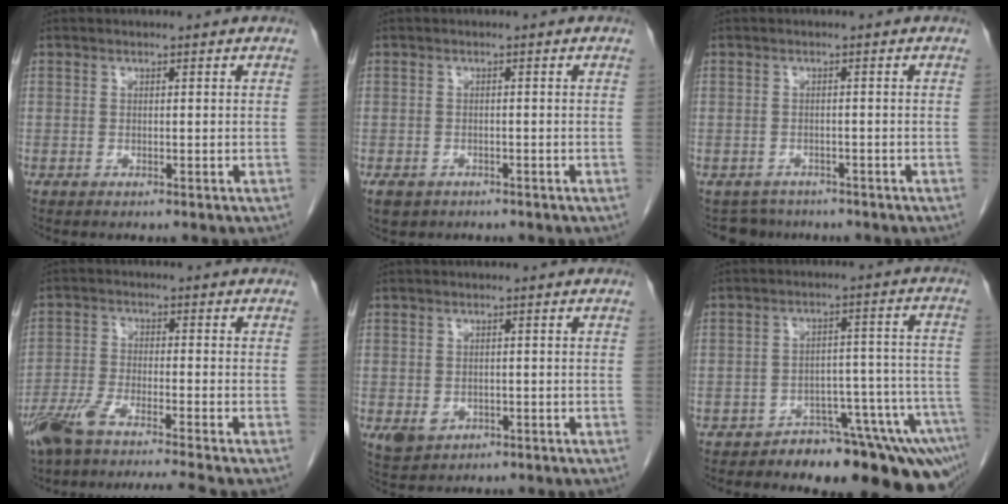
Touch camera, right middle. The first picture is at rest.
{"total": 3.2, "force": [-2.2, 2.1, 1.0], "torque": [-0.020, -0.001, -0.030]}
{"total": 3.1, "force": [-2.6, 1.6, -0.5], "torque": [0.003, 0.000, -0.041]}
{"total": 10.8, "force": [-9.0, -0.6, 6.0], "torque": [-0.103, -0.022, -0.151]}
{"total": 3.2, "force": [-1.0, 2.7, 1.6], "torque": [-0.027, -0.003, -0.002]}
{"total": 15.0, "force": [-12.1, 3.3, 8.1], "torque": [-0.012, 0.047, -0.159]}